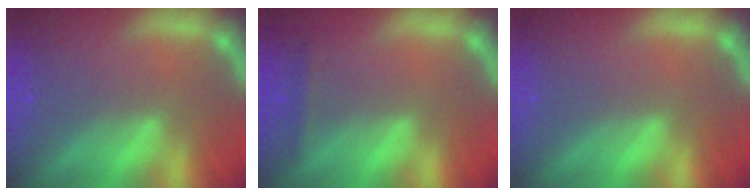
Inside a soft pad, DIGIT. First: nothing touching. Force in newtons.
{"total": 1.4}
{"total": 0.0}